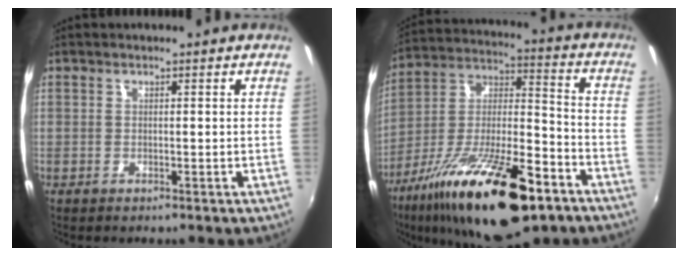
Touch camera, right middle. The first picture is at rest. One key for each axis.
{"total": 26.5, "fx": -15.5, "fy": 8.5, "fz": 19.8, "tx": -0.344, "ty": -0.028, "tz": -0.256}